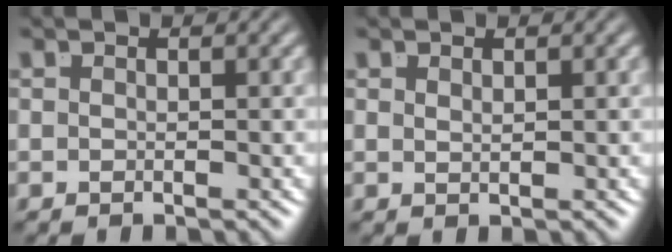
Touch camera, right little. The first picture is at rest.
{"total": 1.1, "force": [0.4, -1.0, 0.2], "torque": [0.001, -0.008, 0.018]}